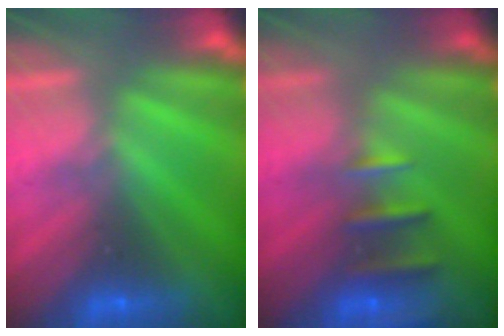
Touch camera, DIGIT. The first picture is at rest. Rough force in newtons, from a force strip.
{"total": 2.4}